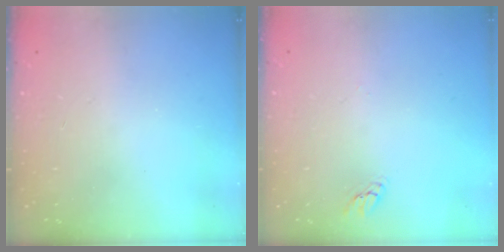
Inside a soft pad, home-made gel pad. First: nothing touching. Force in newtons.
{"total": 2.2, "press": 2.2, "slide": 0.2}